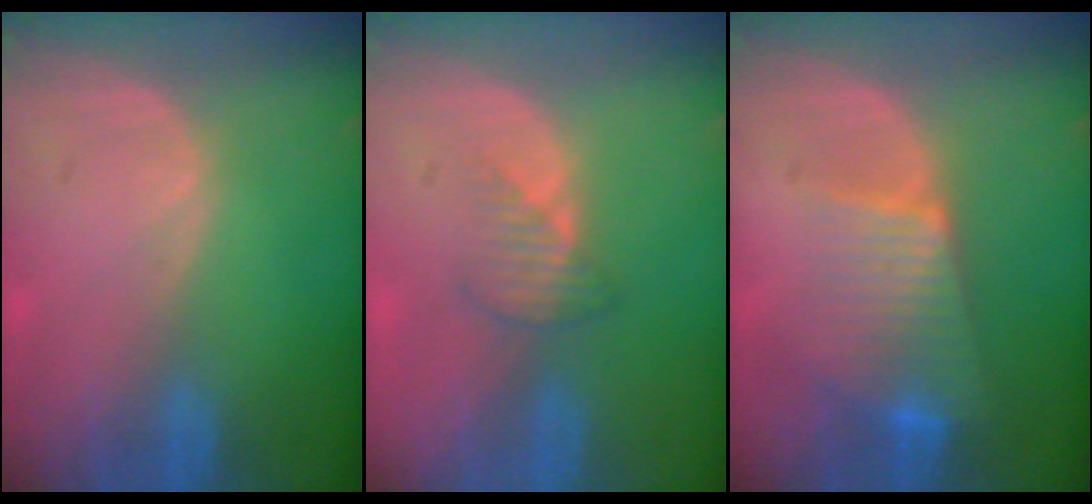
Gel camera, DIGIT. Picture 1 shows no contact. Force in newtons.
{"total": 2.5, "press": 2.5, "slide": 0.2}
{"total": 7.5, "press": 6.6, "slide": 3.6}